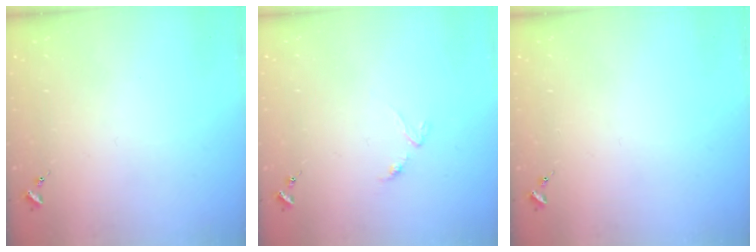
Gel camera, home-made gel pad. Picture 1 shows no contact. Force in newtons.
{"total": 3.1, "press": 3.0, "slide": 0.5}
{"total": 0.0}